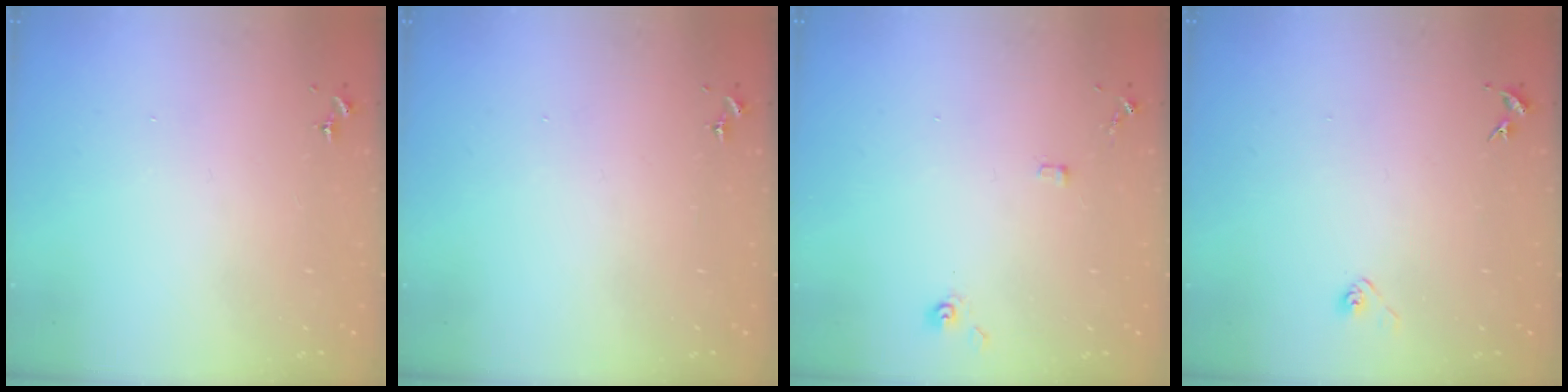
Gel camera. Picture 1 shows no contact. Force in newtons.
{"total": 0.0}
{"total": 6.5, "press": 6.4, "slide": 0.6}
{"total": 2.9, "press": 2.8, "slide": 0.8}